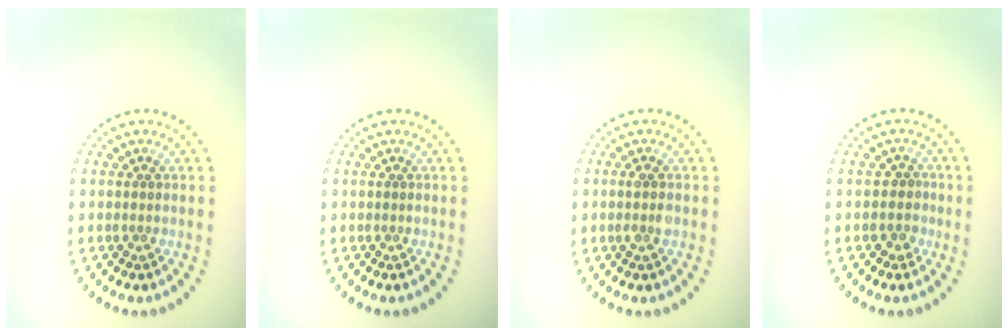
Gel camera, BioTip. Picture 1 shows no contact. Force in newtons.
{"total": 0.0}
{"total": 1.3, "press": 1.2, "slide": 0.4}
{"total": 1.6, "press": 1.2, "slide": 1.0}